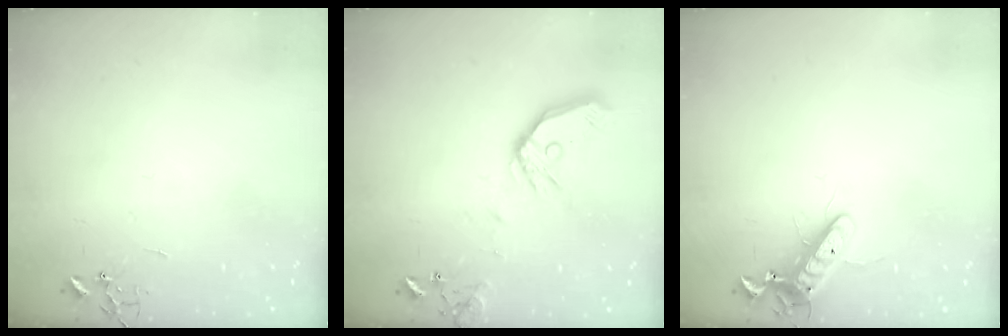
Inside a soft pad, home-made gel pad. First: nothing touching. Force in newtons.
{"total": 13.4, "press": 13.2, "slide": 2.1}
{"total": 11.6, "press": 11.5, "slide": 1.5}